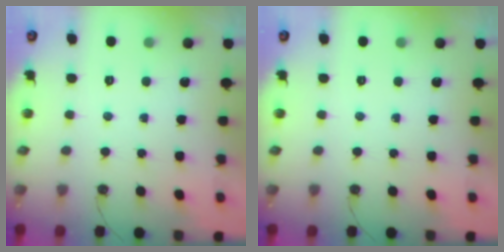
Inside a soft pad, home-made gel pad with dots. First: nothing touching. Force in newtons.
{"total": 0.0}